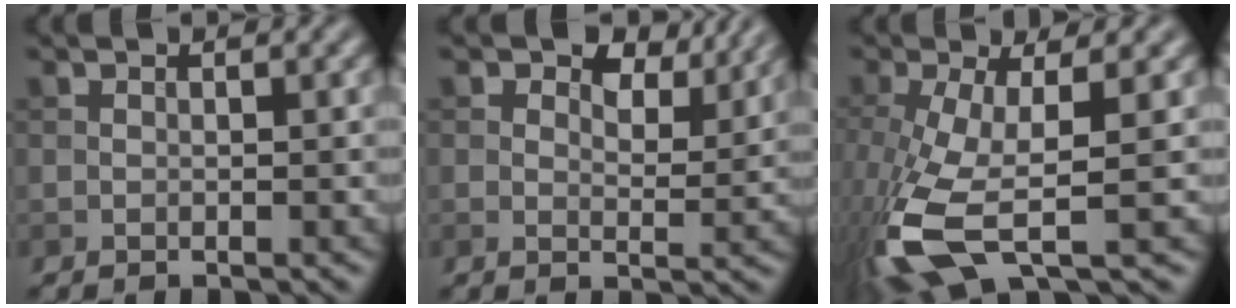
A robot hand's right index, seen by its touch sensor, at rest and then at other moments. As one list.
[{"total": 5.5, "force": [3.5, 2.8, 3.2], "torque": [-0.047, -0.003, 0.046]}, {"total": 8.7, "force": [-2.4, 3.1, 7.8], "torque": [-0.189, -0.023, -0.045]}]